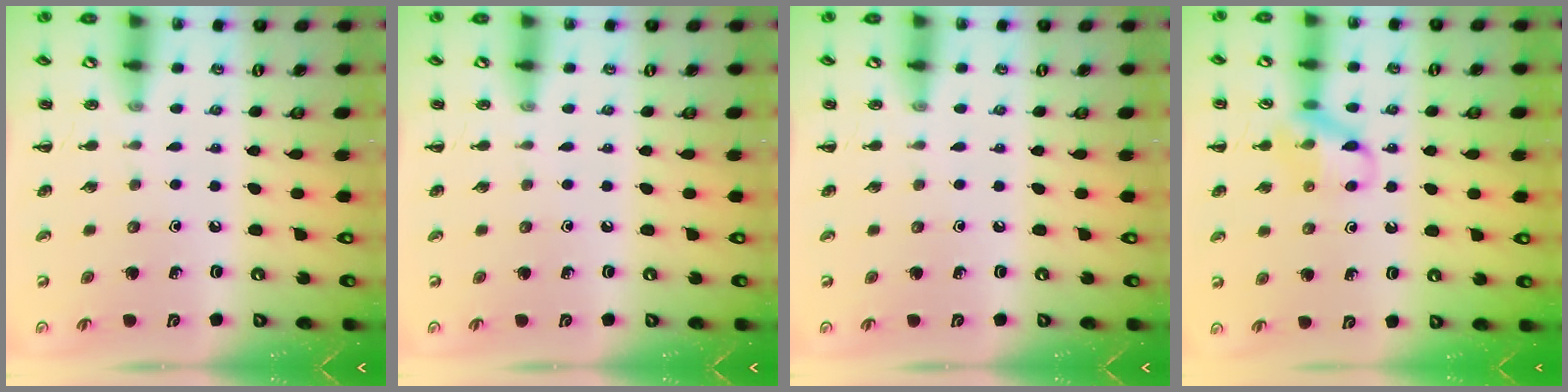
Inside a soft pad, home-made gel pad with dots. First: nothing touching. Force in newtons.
{"total": 0.0}
{"total": 0.0}
{"total": 11.2, "press": 11.1, "slide": 1.0}